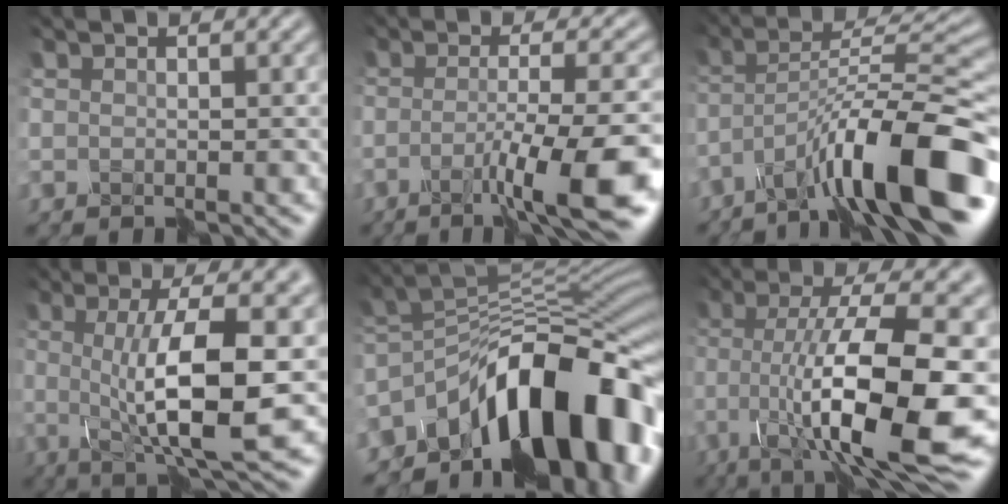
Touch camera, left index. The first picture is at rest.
{"total": 8.1, "force": [-4.1, 0.7, 7.0], "torque": [-0.108, 0.005, -0.071]}
{"total": 12.7, "force": [-8.1, 2.1, 9.5], "torque": [-0.152, 0.022, -0.138]}
{"total": 9.7, "force": [-0.4, 1.9, 9.5], "torque": [-0.138, 0.001, -0.004]}
{"total": 13.4, "force": [-8.0, 6.2, 8.8], "torque": [-0.112, 0.021, -0.135]}
{"total": 12.8, "force": [-3.8, 2.8, 11.9], "torque": [-0.191, 0.001, -0.058]}